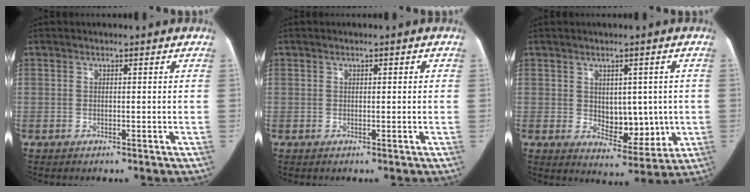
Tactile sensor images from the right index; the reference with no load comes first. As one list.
[{"total": 0.5, "force": [0.2, 0.2, 0.4], "torque": [-0.004, 0.003, 0.002]}, {"total": 7.2, "force": [0.2, 4.2, 5.8], "torque": [-0.068, -0.004, 0.020]}]